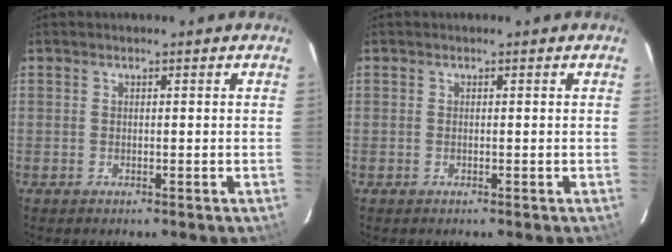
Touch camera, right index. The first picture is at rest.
{"total": 0.0}